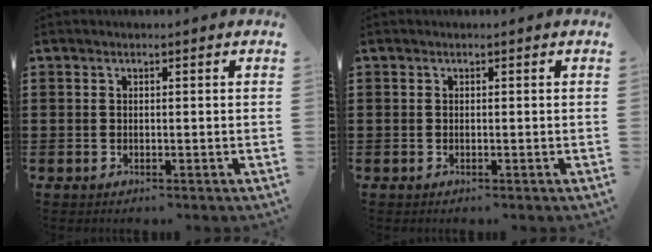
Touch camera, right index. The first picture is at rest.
{"total": 0.0}